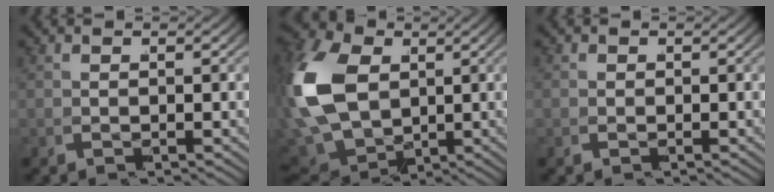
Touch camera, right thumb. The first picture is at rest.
{"total": 13.8, "force": [1.1, 10.4, 9.0], "torque": [-0.248, -0.055, 0.048]}
{"total": 0.0}